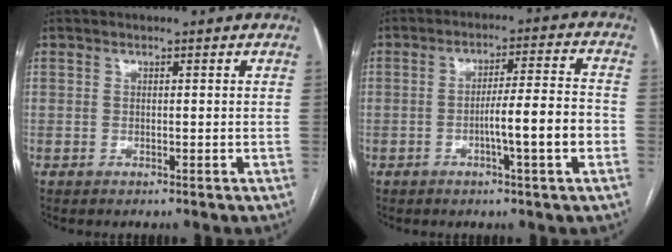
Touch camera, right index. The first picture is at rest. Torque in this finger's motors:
{"motor_torque": [1.16, -0.38, 0.31, 0.12]}